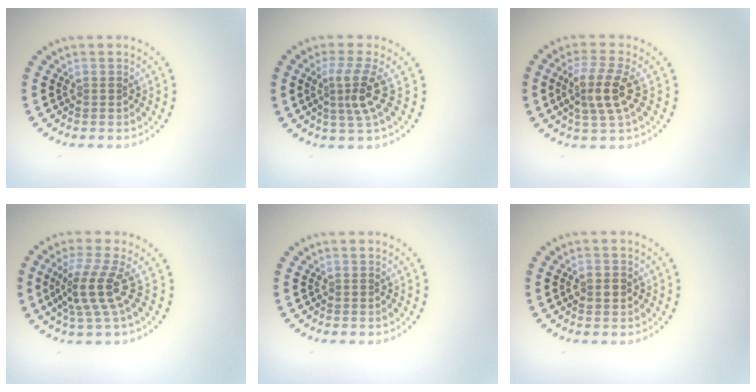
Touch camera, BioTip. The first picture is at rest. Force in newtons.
{"total": 3.3, "press": 2.3, "slide": 2.4}
{"total": 3.7, "press": 3.3, "slide": 1.7}
{"total": 3.8, "press": 2.8, "slide": 2.6}
{"total": 0.0}
{"total": 1.8, "press": 1.8, "slide": 0.1}